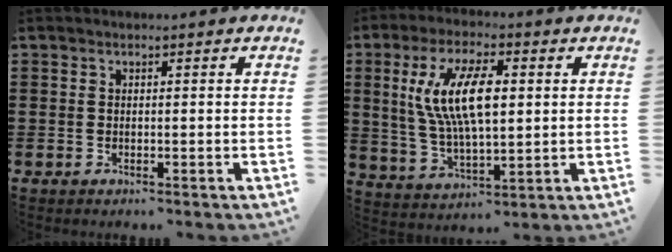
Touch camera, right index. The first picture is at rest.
{"total": 11.7, "force": [2.3, 4.5, 10.6], "torque": [-0.230, 0.005, 0.032]}